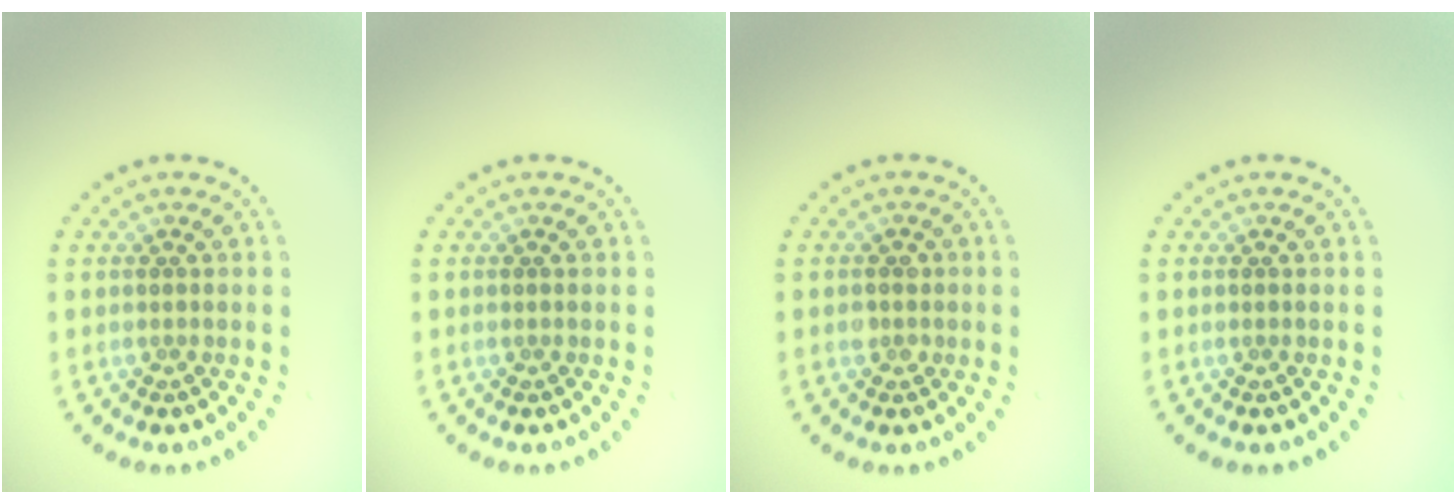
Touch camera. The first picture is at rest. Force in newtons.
{"total": 0.0}
{"total": 1.3, "press": 1.2, "slide": 0.4}
{"total": 0.0}